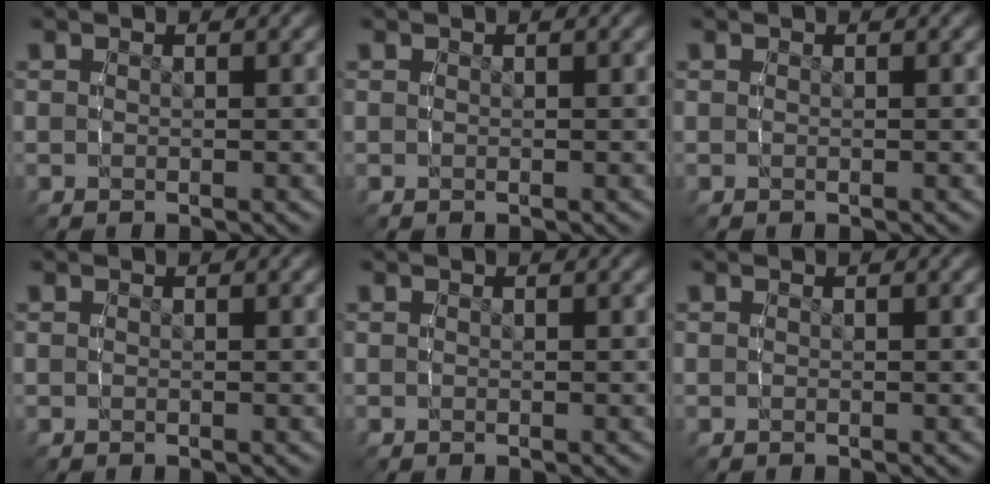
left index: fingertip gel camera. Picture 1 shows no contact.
{"total": 0.0}
{"total": 0.0}
{"total": 0.0}
{"total": 0.0}
{"total": 0.0}